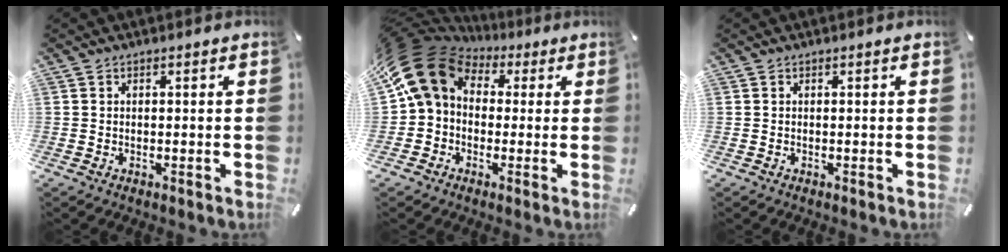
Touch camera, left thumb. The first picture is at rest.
{"total": 14.8, "force": [2.7, 11.9, 8.3], "torque": [-0.165, -0.003, 0.049]}
{"total": 0.0}